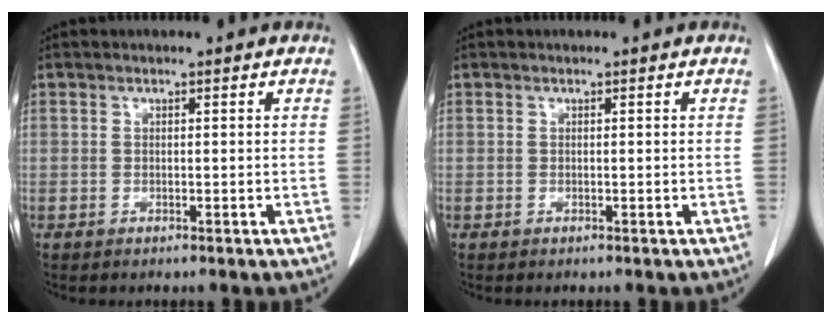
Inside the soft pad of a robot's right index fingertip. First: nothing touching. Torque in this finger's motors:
{"motor_torque": [0.00, 0.00, 0.00, 0.00]}